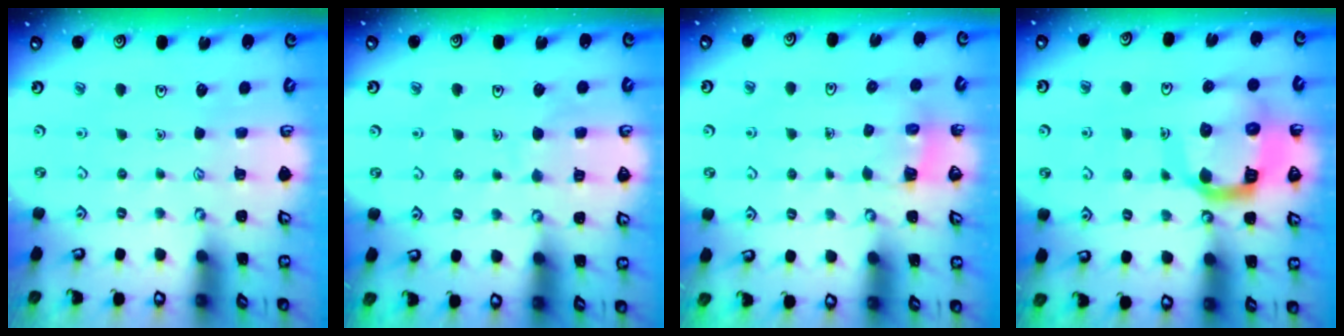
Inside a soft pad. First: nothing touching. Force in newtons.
{"total": 4.9, "press": 4.9, "slide": 0.3}
{"total": 2.6, "press": 2.6, "slide": 0.3}
{"total": 15.3, "press": 15.2, "slide": 1.8}